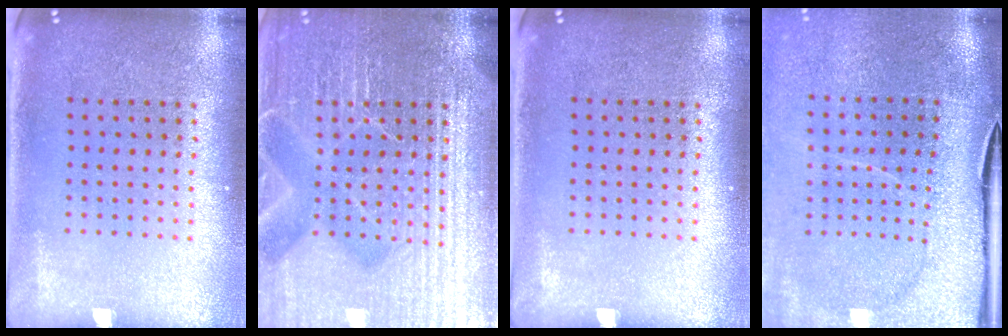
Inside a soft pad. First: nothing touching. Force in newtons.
{"total": 7.6, "press": 7.5, "slide": 1.0}
{"total": 0.0}
{"total": 3.9, "press": 3.2, "slide": 2.3}